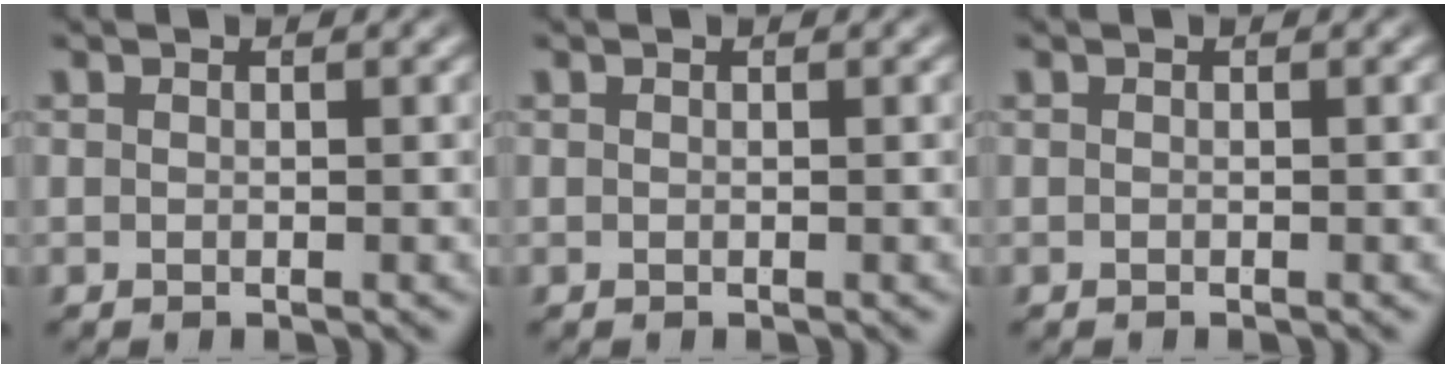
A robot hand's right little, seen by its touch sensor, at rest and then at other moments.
{"total": 0.0}
{"total": 0.0}